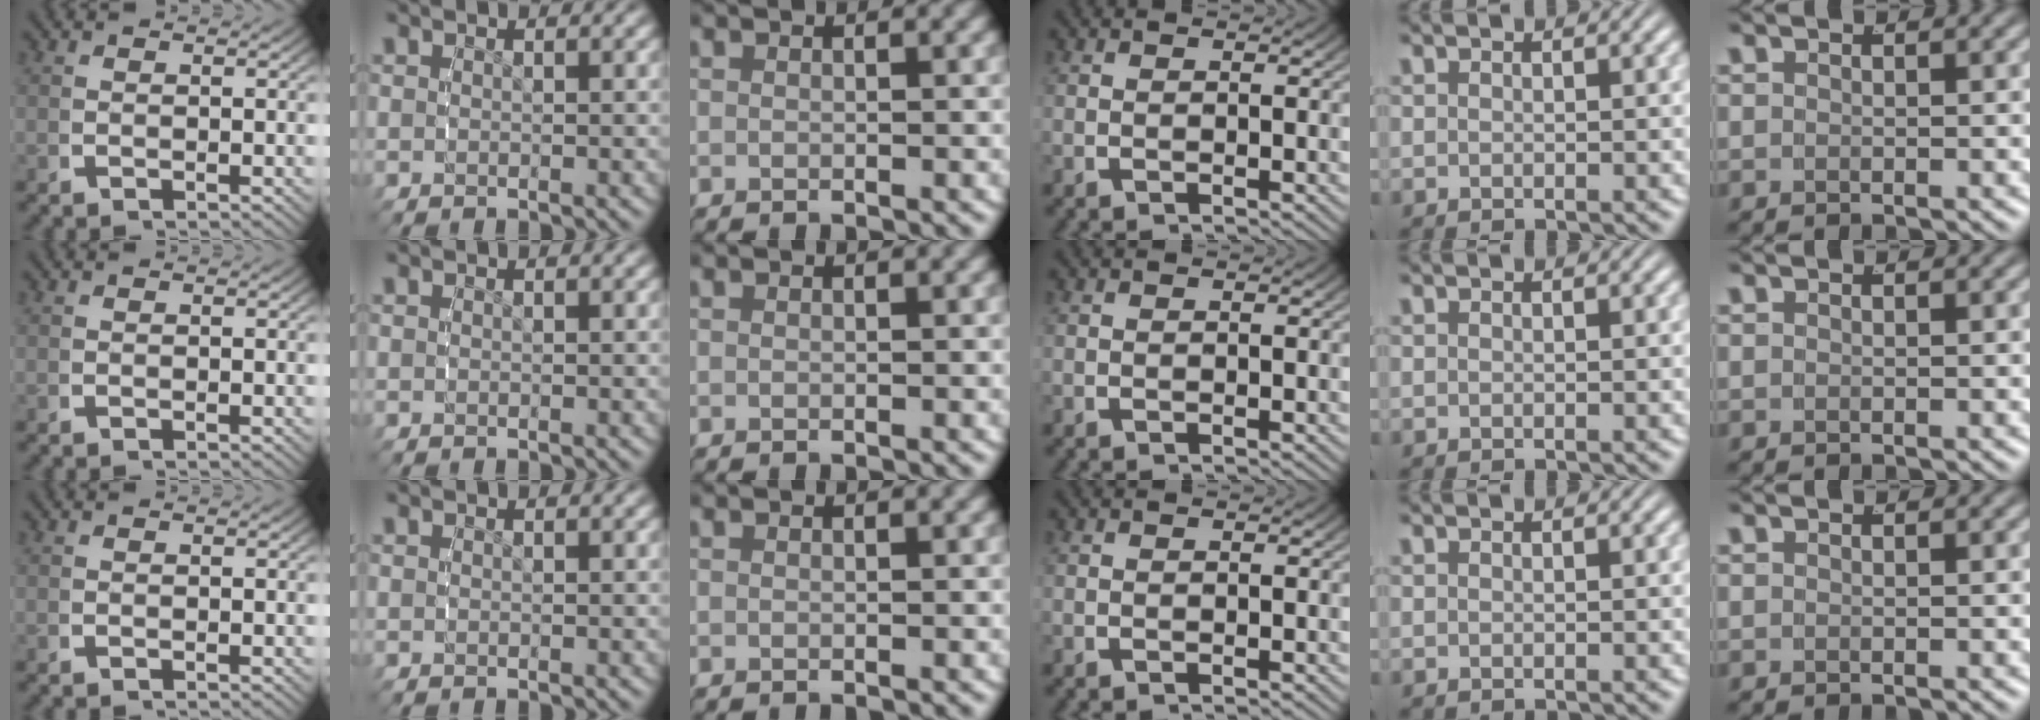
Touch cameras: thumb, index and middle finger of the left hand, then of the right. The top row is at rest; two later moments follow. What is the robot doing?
{"motion": "reach", "object": "markers"}